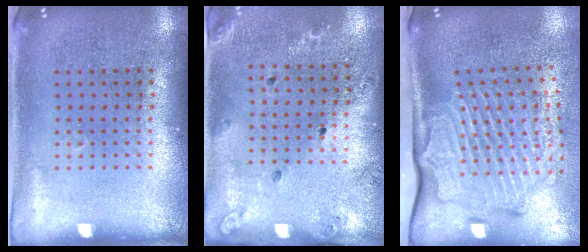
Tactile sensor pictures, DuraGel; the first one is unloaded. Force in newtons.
{"total": 1.2, "press": 1.1, "slide": 0.5}
{"total": 3.1, "press": 2.2, "slide": 2.1}